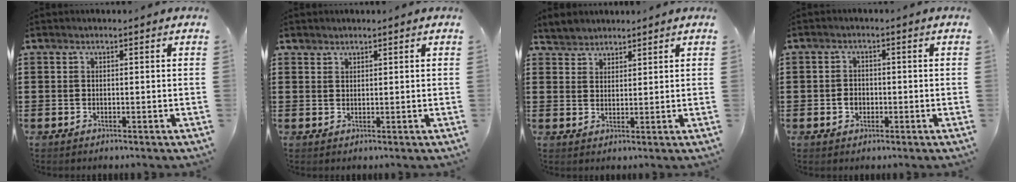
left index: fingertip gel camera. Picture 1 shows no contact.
{"total": 1.3, "force": [1.2, 0.4, 0.1], "torque": [-0.004, 0.001, 0.025]}
{"total": 2.4, "force": [2.2, 0.8, -0.6], "torque": [0.003, 0.002, 0.044]}
{"total": 1.9, "force": [-0.6, 1.6, 1.0], "torque": [-0.021, 0.003, -0.014]}